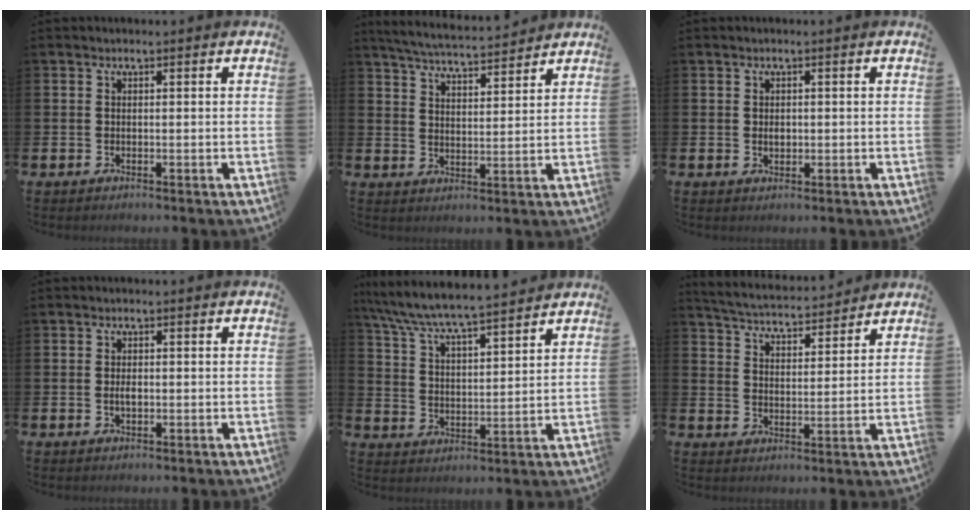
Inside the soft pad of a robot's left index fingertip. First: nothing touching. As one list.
[{"total": 5.4, "force": [5.3, 0.2, 0.8], "torque": [-0.039, -0.031, 0.094]}, {"total": 1.2, "force": [0.1, 0.8, 0.9], "torque": [-0.002, 0.001, -0.003]}, {"total": 1.4, "force": [-0.1, 0.7, 1.2], "torque": [-0.015, 0.000, -0.005]}, {"total": 7.1, "force": [6.8, 0.2, 1.8], "torque": [-0.065, -0.047, 0.118]}, {"total": 4.9, "force": [4.8, 0.6, 0.5], "torque": [-0.034, -0.033, 0.083]}]